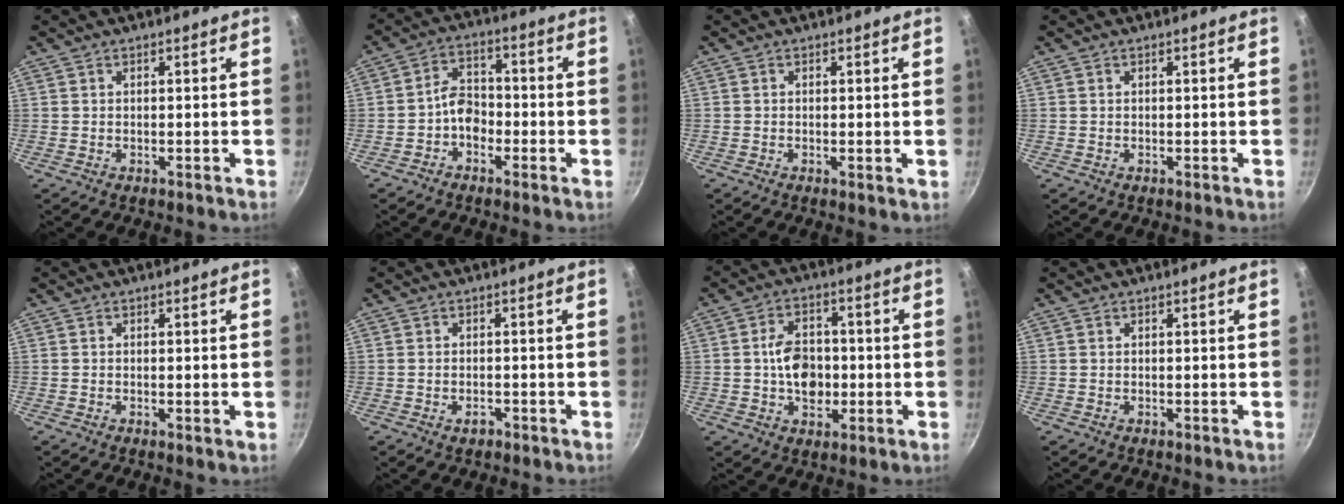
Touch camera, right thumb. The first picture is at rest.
{"total": 5.4, "force": [-2.1, 3.8, 3.2], "torque": [-0.032, 0.033, -0.043]}
{"total": 0.8, "force": [0.0, 0.2, 0.8], "torque": [-0.013, -0.003, -0.003]}
{"total": 0.0}
{"total": 0.6, "force": [-0.1, 0.1, 0.6], "torque": [-0.011, -0.002, -0.003]}
{"total": 1.9, "force": [-1.1, 1.1, 1.1], "torque": [-0.016, 0.009, -0.015]}
{"total": 9.7, "force": [-0.8, 6.8, 6.8], "torque": [-0.083, 0.014, -0.015]}
{"total": 0.0}